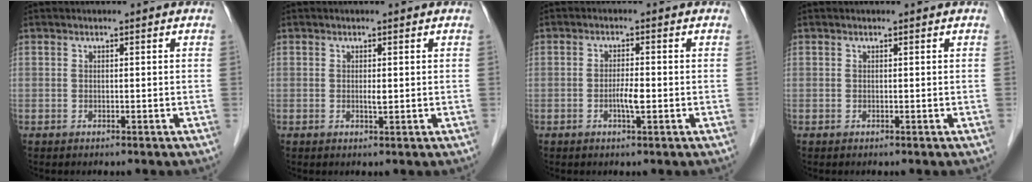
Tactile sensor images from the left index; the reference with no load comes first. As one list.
[{"total": 1.0, "force": [0.2, 0.2, 1.0], "torque": [-0.020, -0.001, 0.003]}, {"total": 2.4, "force": [-0.7, 0.3, 2.3], "torque": [-0.045, -0.001, -0.013]}, {"total": 0.0}]